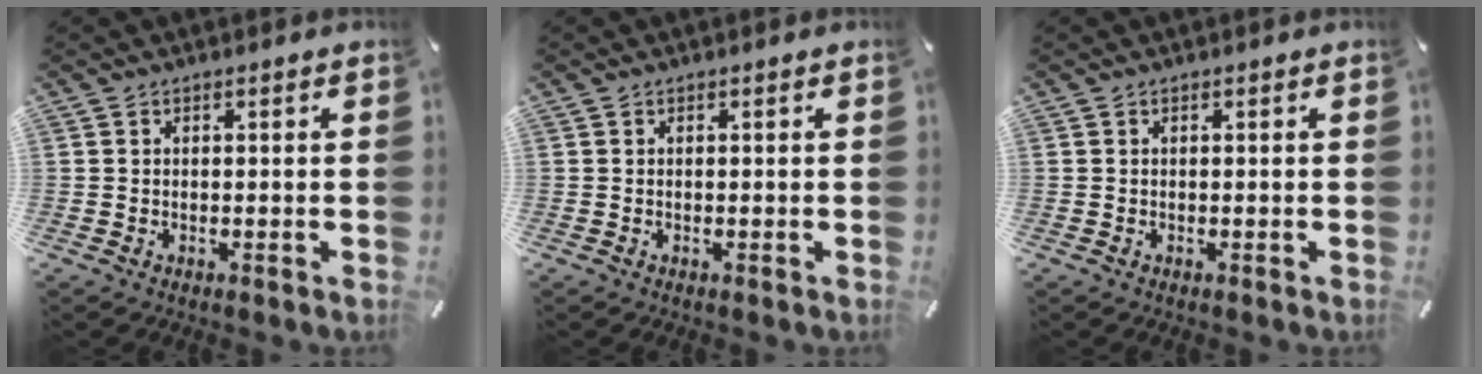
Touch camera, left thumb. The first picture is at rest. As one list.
[{"total": 0.0}, {"total": 0.0}]